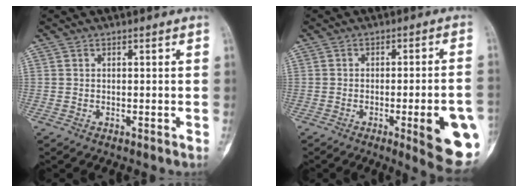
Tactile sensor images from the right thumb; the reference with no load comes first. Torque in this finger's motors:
{"motor_torque": [2.63, 1.84, 1.95, -0.71, 0.46]}